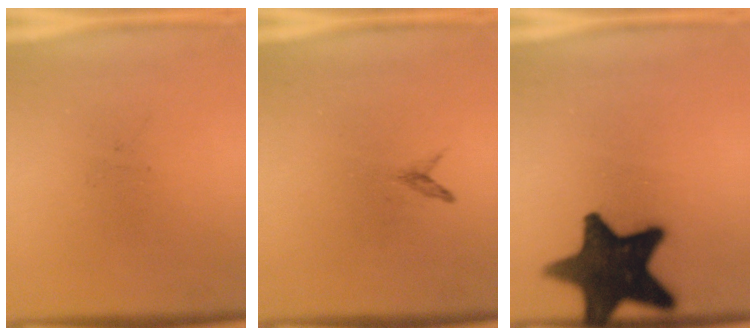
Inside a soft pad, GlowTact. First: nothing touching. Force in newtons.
{"total": 0.7}
{"total": 16.2}